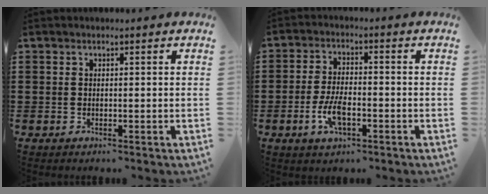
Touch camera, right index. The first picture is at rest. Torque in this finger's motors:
{"motor_torque": [1.09, 1.05, 0.20, 0.11]}